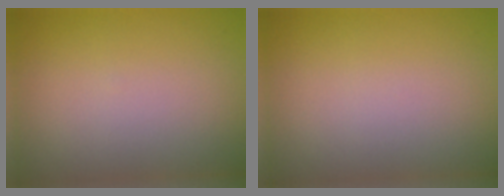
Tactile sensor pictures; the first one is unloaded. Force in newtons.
{"total": 0.0}